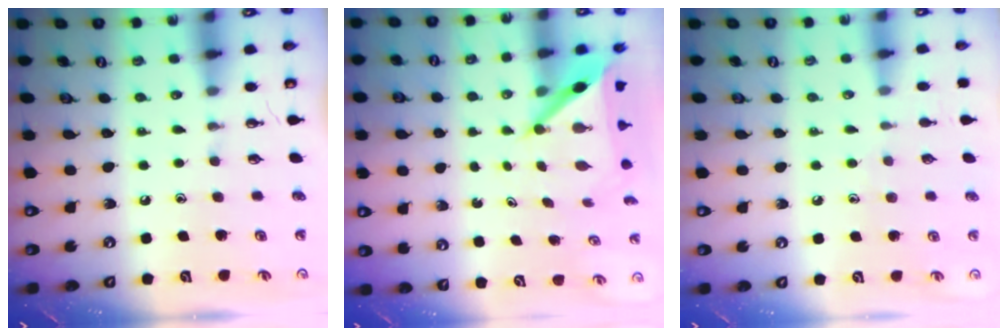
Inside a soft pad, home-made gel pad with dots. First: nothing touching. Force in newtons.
{"total": 5.9, "press": 5.9, "slide": 0.2}
{"total": 5.7, "press": 5.6, "slide": 0.7}